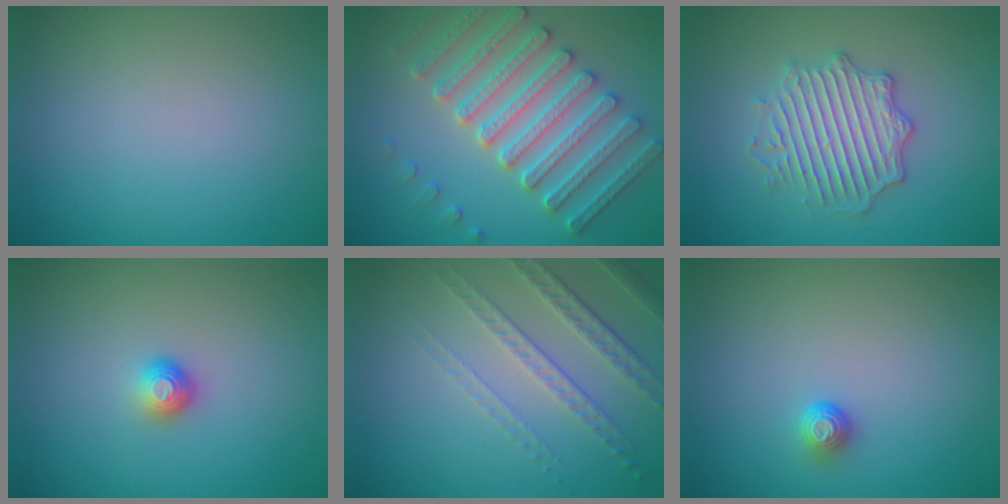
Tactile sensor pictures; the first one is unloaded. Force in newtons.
{"total": 6.4, "press": 5.9, "slide": 2.4}
{"total": 4.3, "press": 4.1, "slide": 1.2}
{"total": 1.5, "press": 1.1, "slide": 1.0}
{"total": 4.6, "press": 3.0, "slide": 3.5}
{"total": 1.3, "press": 1.1, "slide": 0.7}